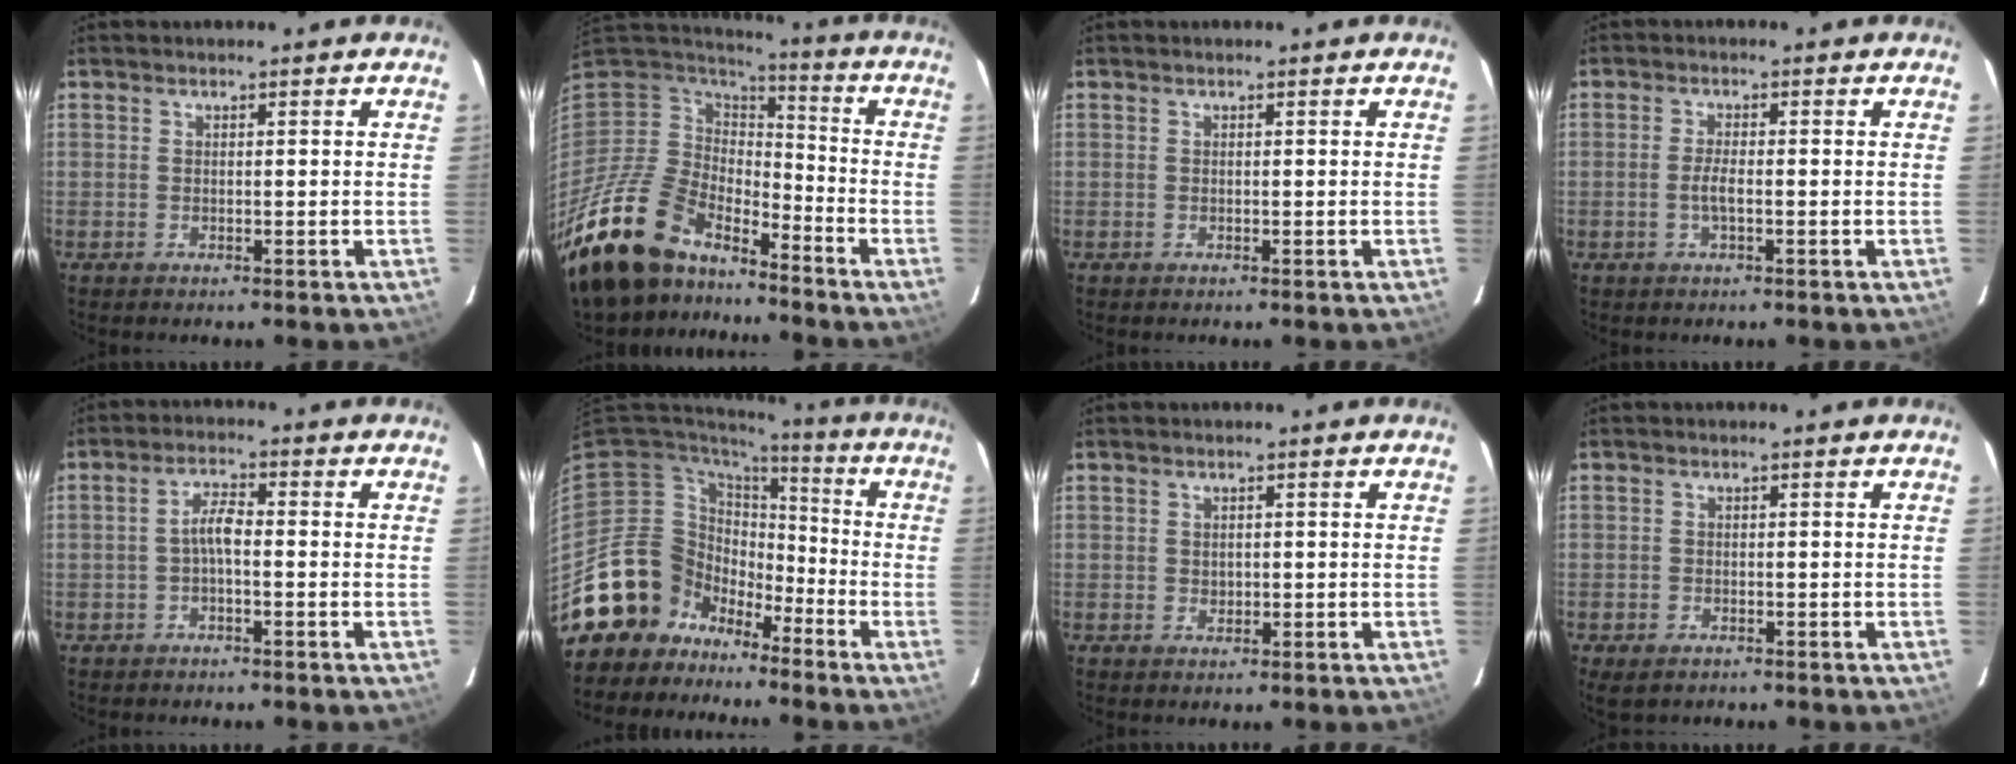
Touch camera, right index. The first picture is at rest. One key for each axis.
{"total": 21.3, "fx": -17.0, "fy": 9.2, "fz": 9.0, "tx": -0.201, "ty": -0.024, "tz": -0.303}
{"total": 0.0}
{"total": 2.5, "fx": -0.7, "fy": 0.5, "fz": 2.4, "tx": -0.048, "ty": 0.000, "tz": -0.014}
{"total": 3.2, "fx": -0.9, "fy": 0.8, "fz": 3.0, "tx": -0.060, "ty": 0.011, "tz": -0.018}
{"total": 14.9, "fx": -9.8, "fy": 11.0, "fz": 2.3, "tx": -0.077, "ty": 0.034, "tz": -0.167}
{"total": 1.2, "fx": 0.2, "fy": 1.1, "fz": 0.5, "tx": -0.005, "ty": 0.003, "tz": 0.005}
{"total": 3.5, "fx": -2.2, "fy": 1.9, "fz": 1.9, "tx": -0.041, "ty": -0.013, "tz": -0.036}